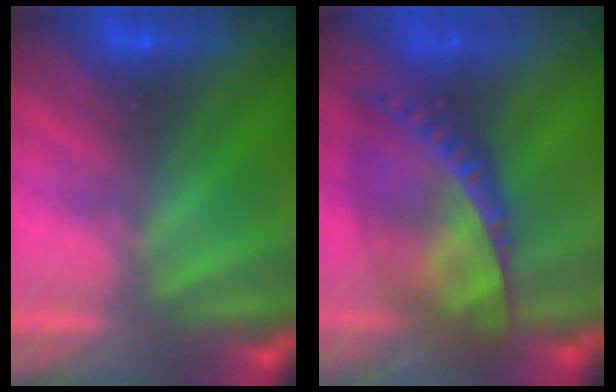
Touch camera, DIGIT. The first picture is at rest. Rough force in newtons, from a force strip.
{"total": 9.0}